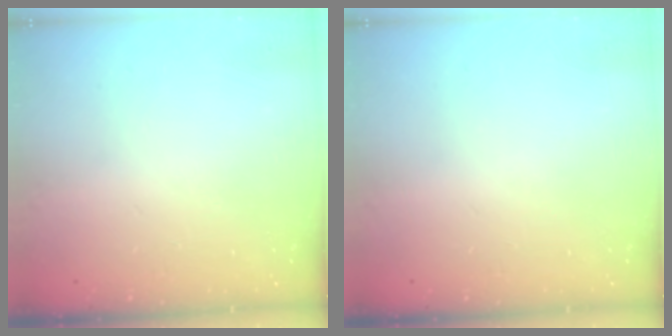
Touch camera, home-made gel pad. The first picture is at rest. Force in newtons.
{"total": 0.0}